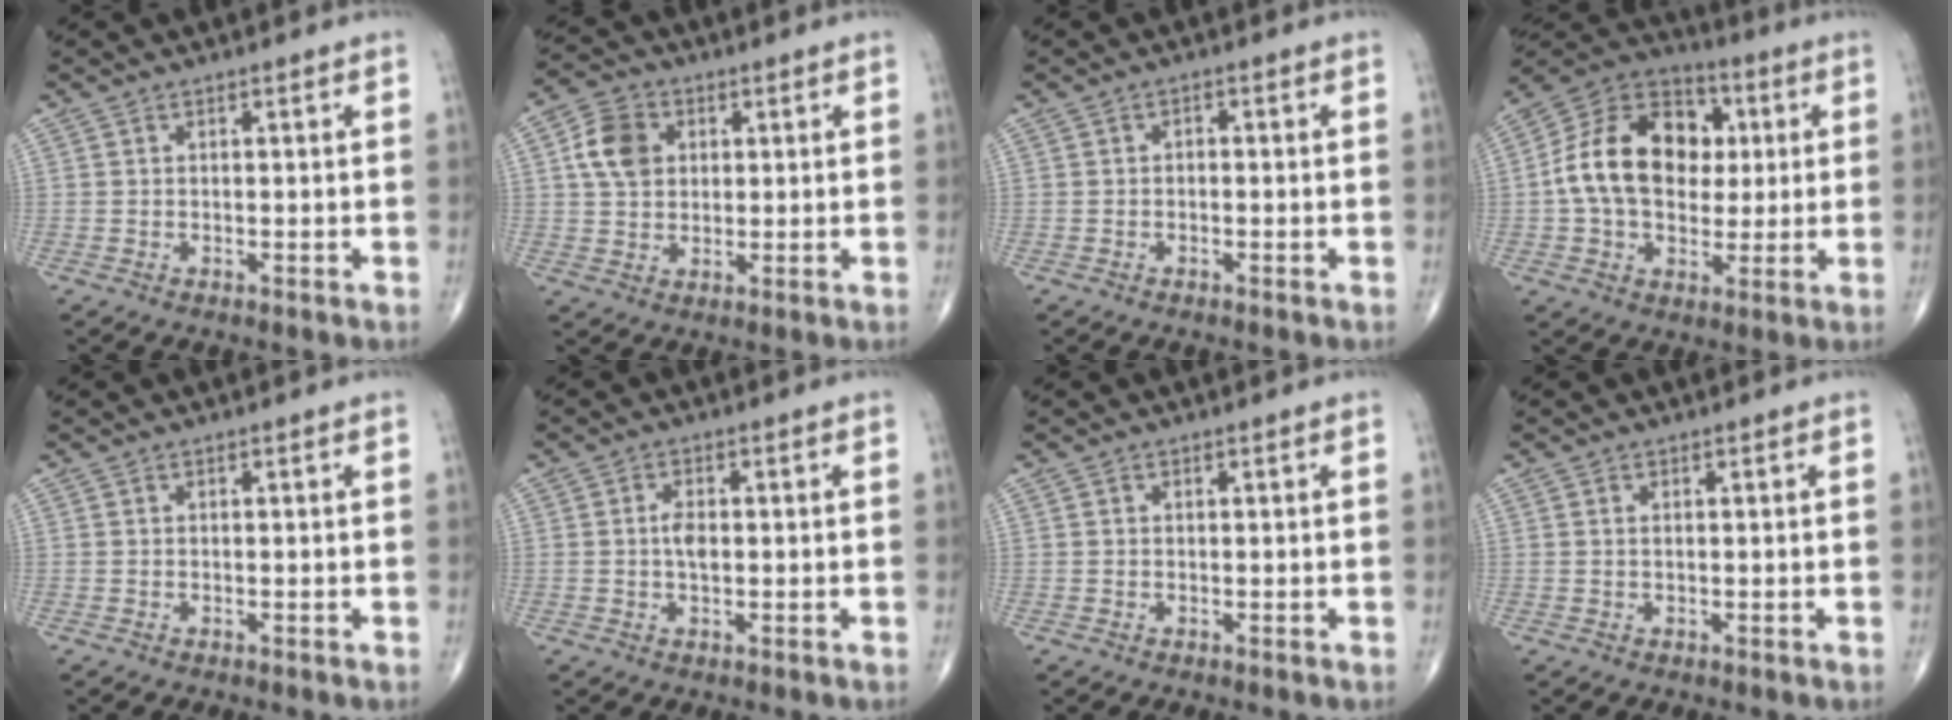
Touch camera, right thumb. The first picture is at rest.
{"total": 8.0, "force": [1.8, 6.2, 4.7], "torque": [-0.071, 0.004, 0.029]}
{"total": 0.9, "force": [-0.2, 0.6, 0.7], "torque": [-0.009, 0.006, -0.007]}
{"total": 19.2, "force": [1.8, 13.7, 13.3], "torque": [-0.201, 0.022, 0.023]}
{"total": 0.0}
{"total": 2.9, "force": [0.0, 1.5, 2.5], "torque": [-0.046, 0.001, -0.002]}
{"total": 0.0}
{"total": 0.6, "force": [0.2, 0.2, 0.5], "torque": [-0.016, 0.003, 0.005]}